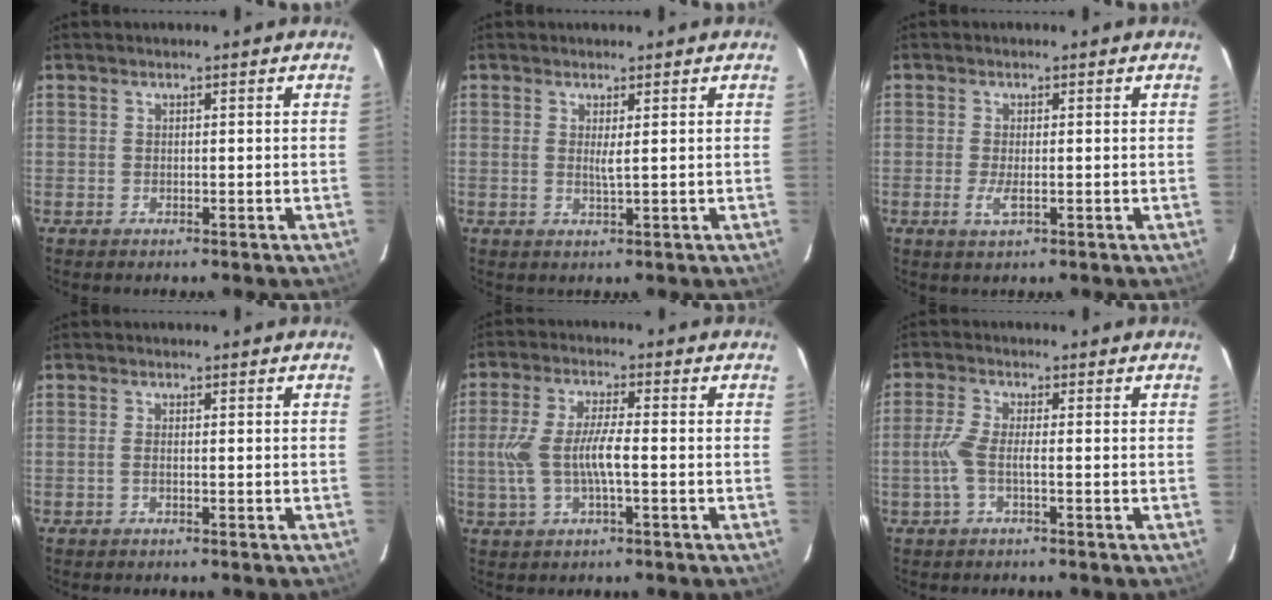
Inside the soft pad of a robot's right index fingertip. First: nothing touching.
{"total": 1.7, "force": [0.4, -0.2, 1.7], "torque": [-0.029, -0.003, 0.007]}
{"total": 2.6, "force": [-0.7, 0.5, 2.5], "torque": [-0.053, -0.006, -0.012]}
{"total": 0.9, "force": [-0.3, -0.2, 0.8], "torque": [-0.016, 0.002, -0.008]}
{"total": 8.6, "force": [-1.4, 1.8, 8.3], "torque": [-0.172, 0.000, -0.023]}
{"total": 4.3, "force": [-1.3, 0.4, 4.0], "torque": [-0.097, 0.000, -0.025]}